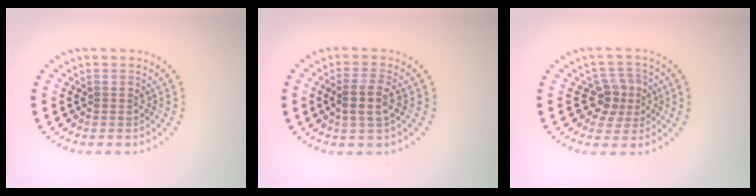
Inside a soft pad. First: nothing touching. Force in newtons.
{"total": 2.6, "press": 2.3, "slide": 1.1}
{"total": 2.9, "press": 2.6, "slide": 1.4}